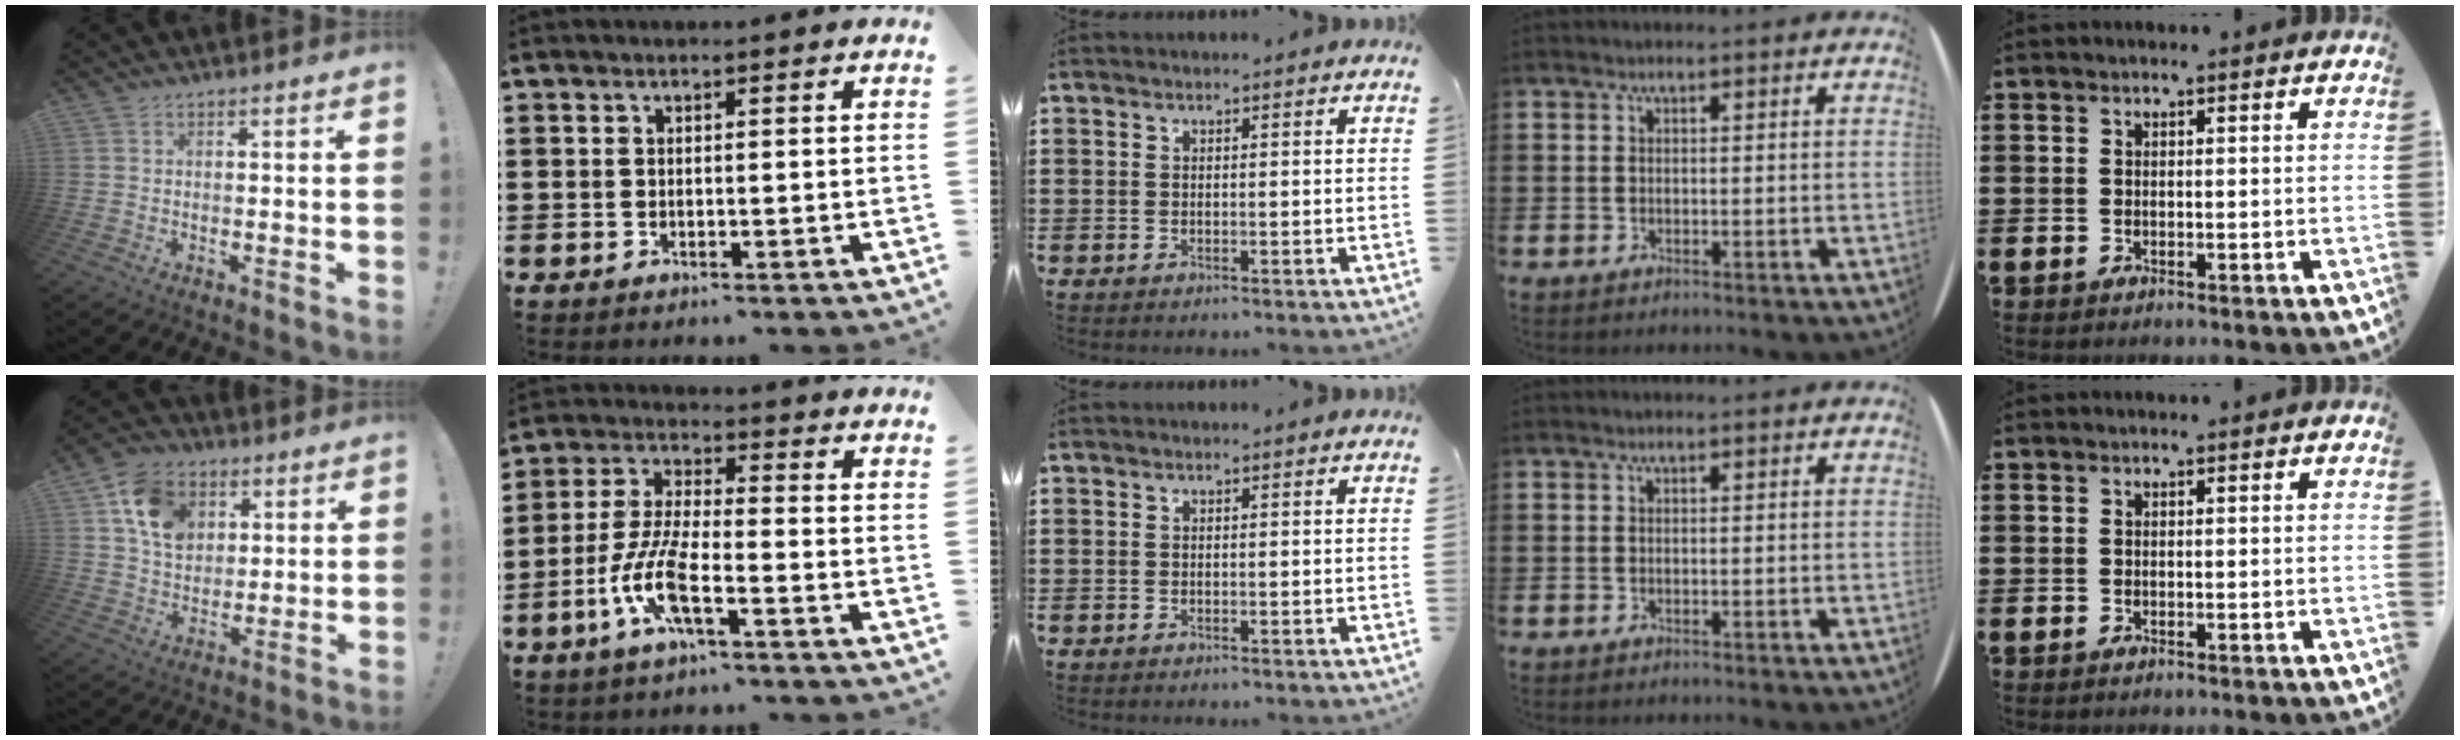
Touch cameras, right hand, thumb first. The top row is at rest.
{"thumb": {"total": 12.7, "force": [5.0, 9.8, 6.4], "torque": [-0.105, -0.004, 0.101]}, "index": {"total": 8.5, "force": [-3.8, 2.1, 7.3], "torque": [-0.172, -0.010, -0.078]}}